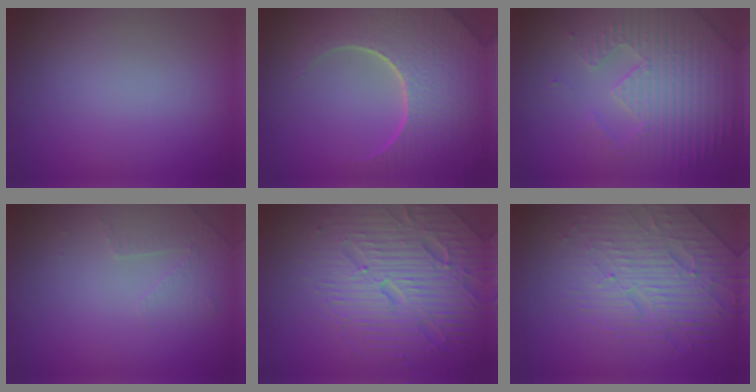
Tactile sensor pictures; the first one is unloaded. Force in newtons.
{"total": 9.2, "press": 6.6, "slide": 6.4}
{"total": 5.0, "press": 4.6, "slide": 1.9}
{"total": 1.4, "press": 0.9, "slide": 1.1}
{"total": 7.4, "press": 7.3, "slide": 1.6}
{"total": 4.3, "press": 4.0, "slide": 1.7}